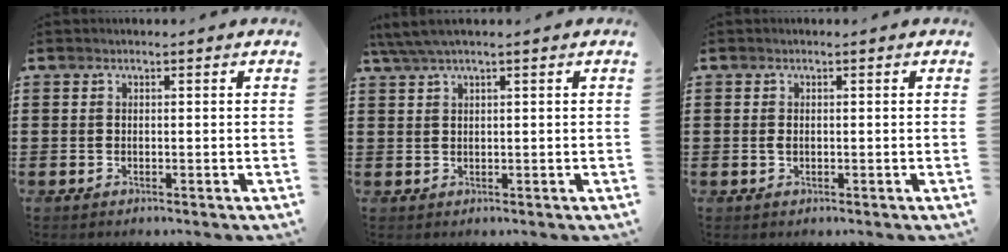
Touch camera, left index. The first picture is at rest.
{"total": 2.5, "force": [1.4, 0.2, 2.1], "torque": [-0.048, -0.001, 0.023]}
{"total": 0.9, "force": [-0.1, 0.6, 0.7], "torque": [-0.015, 0.002, -0.002]}